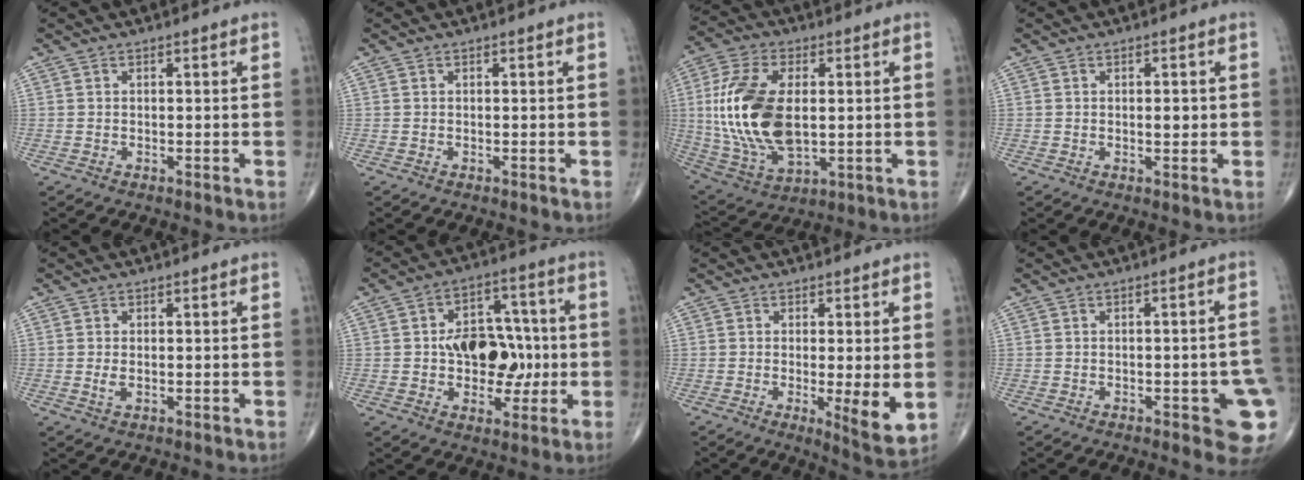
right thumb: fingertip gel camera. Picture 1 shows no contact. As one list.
[{"total": 0.0}, {"total": 19.7, "force": [1.2, 10.8, 16.5], "torque": [-0.340, -0.011, 0.029]}, {"total": 1.9, "force": [0.1, 0.9, 1.7], "torque": [-0.020, 0.000, 0.000]}, {"total": 1.7, "force": [0.0, 0.9, 1.4], "torque": [-0.030, -0.005, -0.001]}, {"total": 14.0, "force": [-0.6, 9.5, 10.3], "torque": [-0.099, 0.033, -0.004]}, {"total": 6.9, "force": [-0.6, 1.4, 6.7], "torque": [-0.105, -0.024, -0.010]}, {"total": 10.2, "force": [-2.6, 3.3, 9.2], "torque": [-0.092, 0.005, -0.027]}]